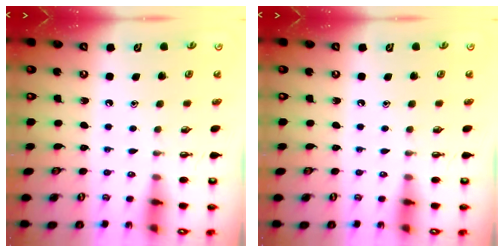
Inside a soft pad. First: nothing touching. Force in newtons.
{"total": 0.0}